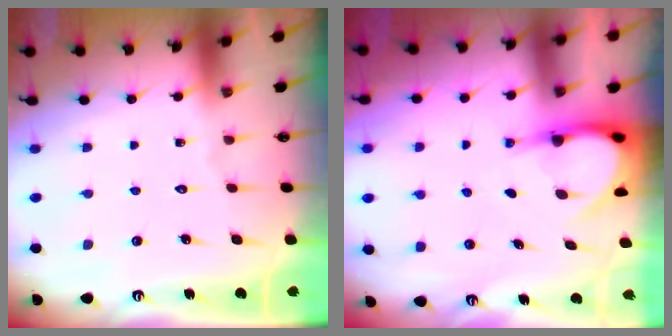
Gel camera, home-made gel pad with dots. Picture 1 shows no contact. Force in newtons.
{"total": 5.4, "press": 5.4, "slide": 0.4}